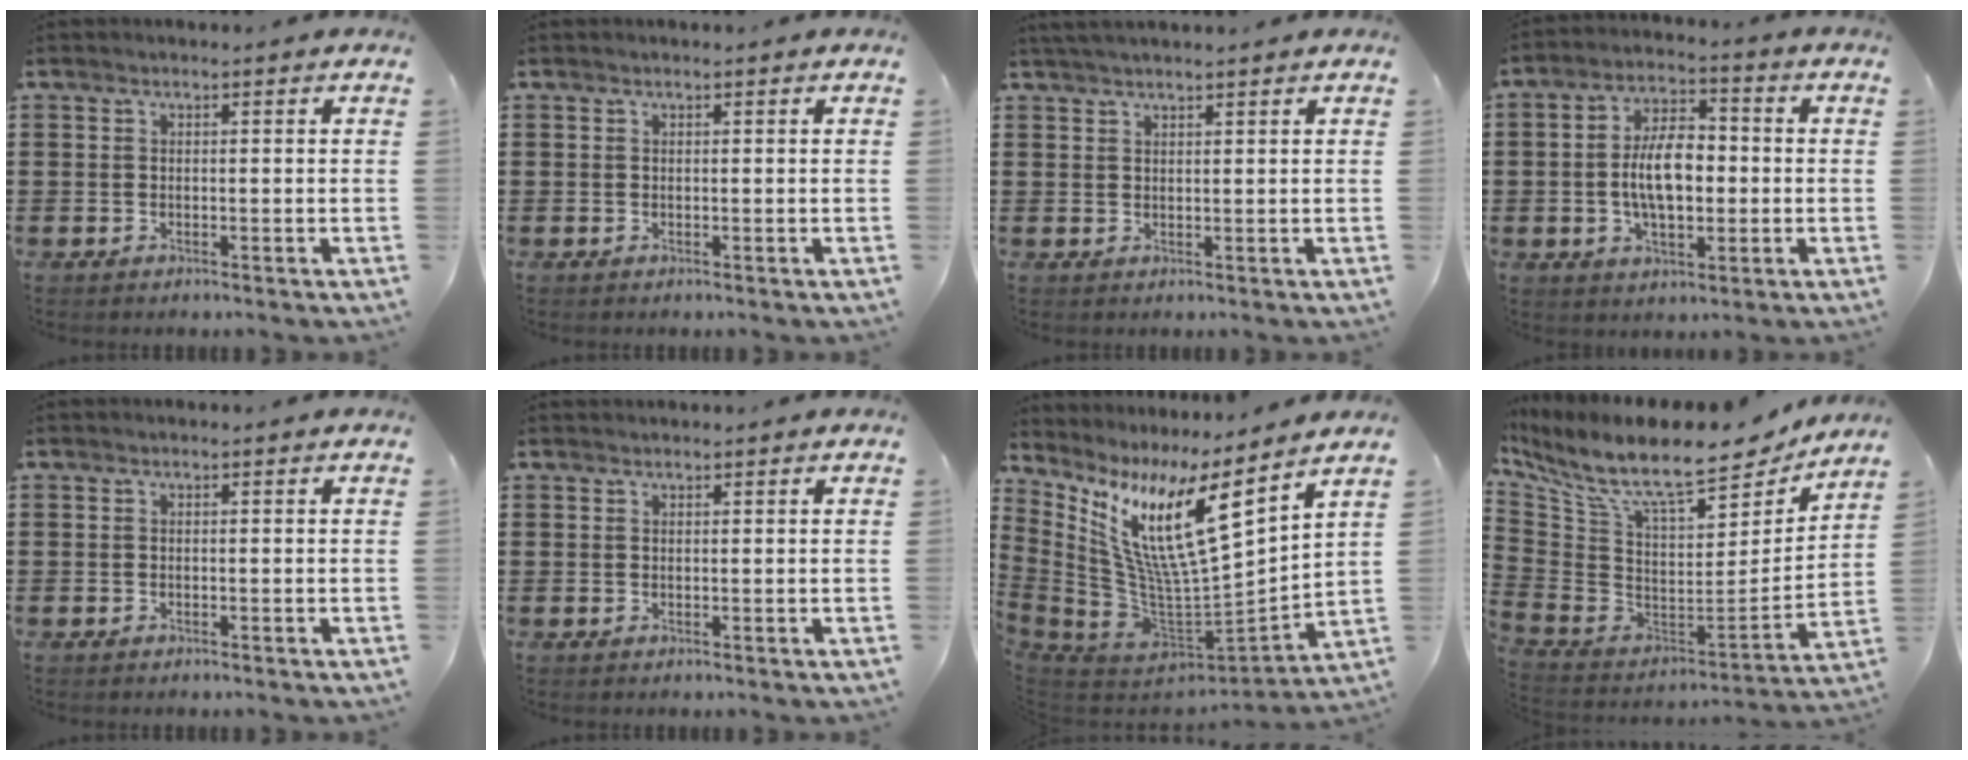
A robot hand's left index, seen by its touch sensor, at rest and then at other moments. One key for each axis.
{"total": 0.0}
{"total": 1.8, "fx": 1.7, "fy": -0.1, "fz": 0.5, "tx": -0.014, "ty": 0.001, "tz": 0.032}
{"total": 8.5, "fx": -0.6, "fy": 4.3, "fz": 7.3, "tx": -0.139, "ty": 0.005, "tz": -0.016}
{"total": 0.0}
{"total": 0.7, "fx": 0.7, "fy": 0.0, "fz": 0.1, "tx": -0.004, "ty": -0.001, "tz": 0.014}
{"total": 15.2, "fx": 6.8, "fy": 3.4, "fz": 13.2, "tx": -0.291, "ty": -0.050, "tz": 0.104}
{"total": 11.9, "fx": 9.2, "fy": 2.7, "fz": 7.1, "tx": -0.161, "ty": -0.072, "tz": 0.154}